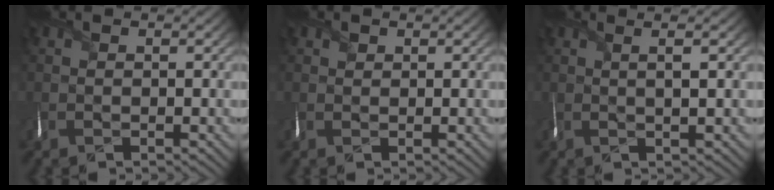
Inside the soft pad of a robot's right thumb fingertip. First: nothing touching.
{"total": 0.7, "force": [0.4, 0.5, 0.1], "torque": [0.000, 0.001, 0.008]}
{"total": 2.5, "force": [0.7, 0.2, 2.4], "torque": [-0.037, 0.010, 0.008]}